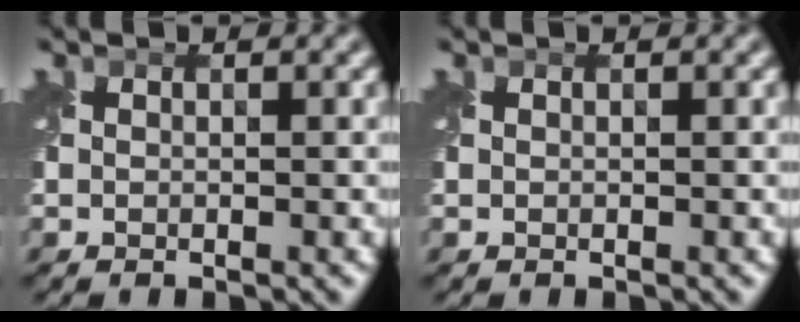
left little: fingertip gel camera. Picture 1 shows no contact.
{"total": 0.0}